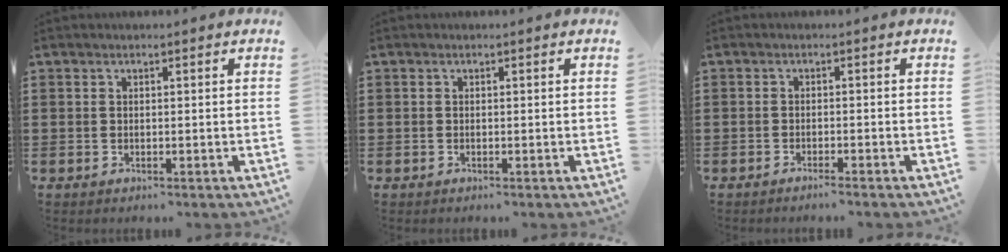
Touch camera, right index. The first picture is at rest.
{"total": 0.0}
{"total": 1.3, "force": [-1.2, -0.2, 0.5], "torque": [-0.008, 0.000, -0.023]}